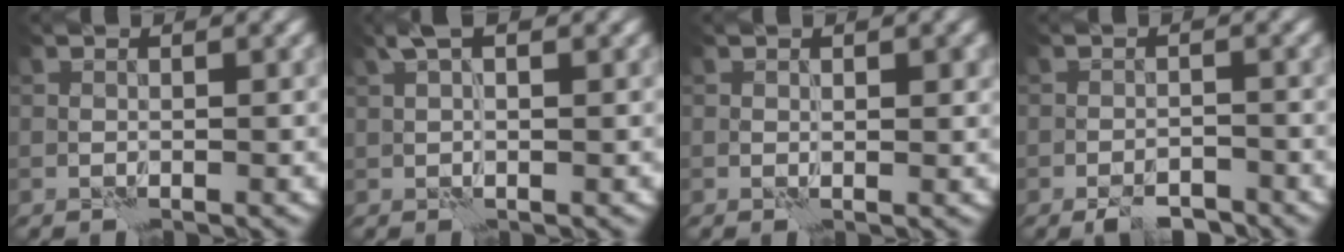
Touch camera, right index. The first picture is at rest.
{"total": 1.8, "force": [1.2, 0.3, 1.4], "torque": [-0.025, 0.004, 0.019]}
{"total": 1.3, "force": [0.5, 0.7, 1.0], "torque": [-0.008, -0.005, 0.009]}
{"total": 3.0, "force": [-2.5, 0.9, 1.5], "torque": [-0.017, -0.002, -0.042]}